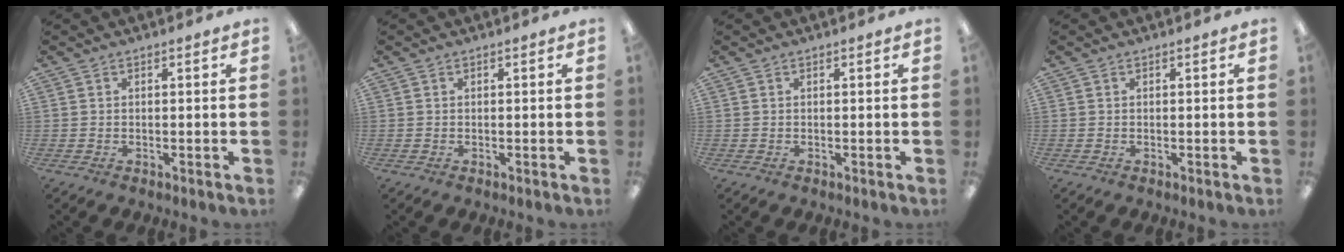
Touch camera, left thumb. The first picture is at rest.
{"total": 0.0}
{"total": 0.0}
{"total": 0.0}